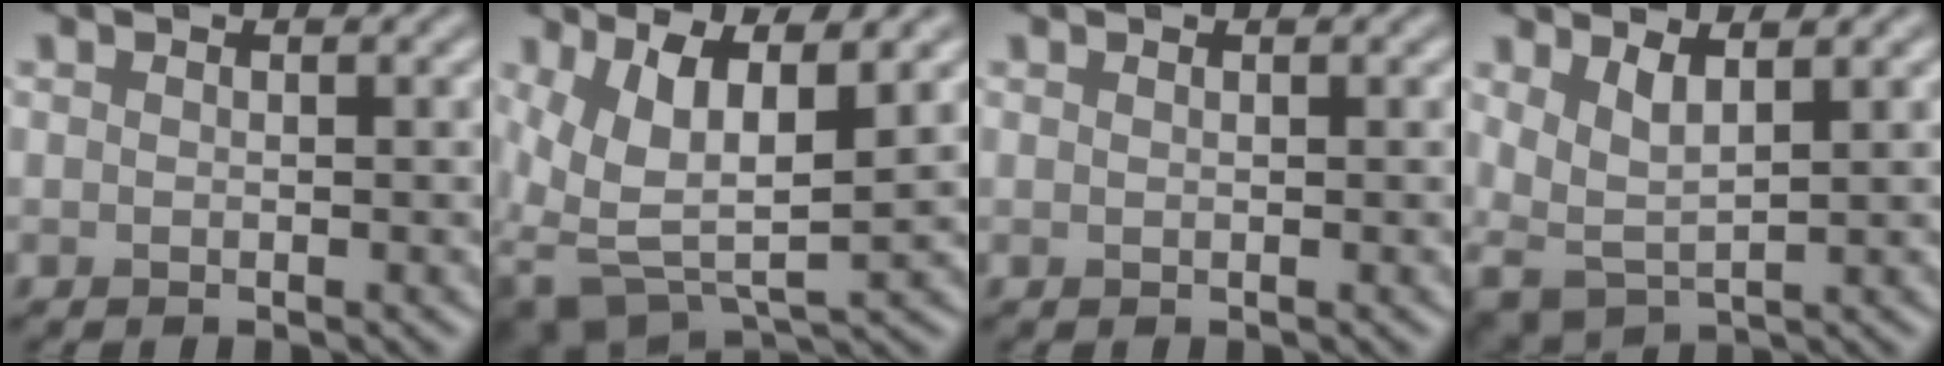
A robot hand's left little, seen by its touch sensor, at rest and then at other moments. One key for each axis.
{"total": 7.4, "fx": 1.9, "fy": 3.4, "fz": 6.3, "tx": -0.138, "ty": -0.006, "tz": 0.036}
{"total": 0.0}
{"total": 2.9, "fx": 1.4, "fy": 1.1, "fz": 2.2, "tx": -0.049, "ty": -0.008, "tz": 0.029}